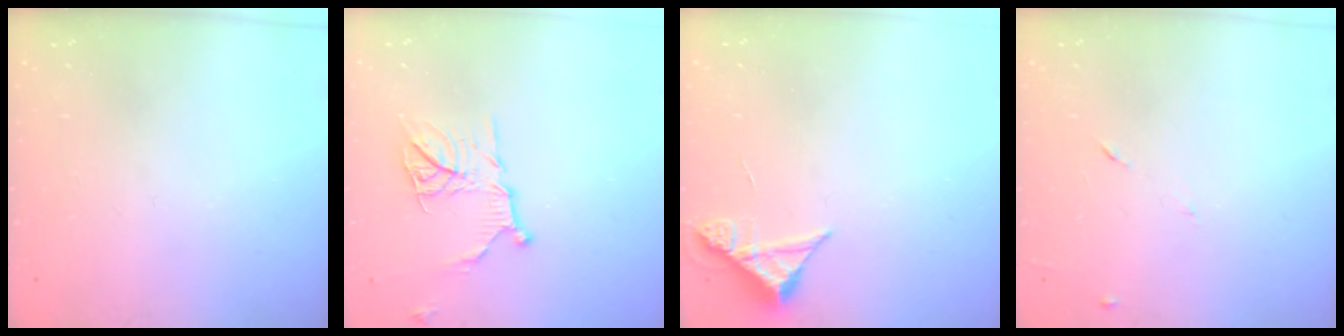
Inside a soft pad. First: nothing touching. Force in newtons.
{"total": 11.9, "press": 11.9, "slide": 0.1}
{"total": 4.9, "press": 4.9, "slide": 0.4}
{"total": 6.7, "press": 6.7, "slide": 0.8}